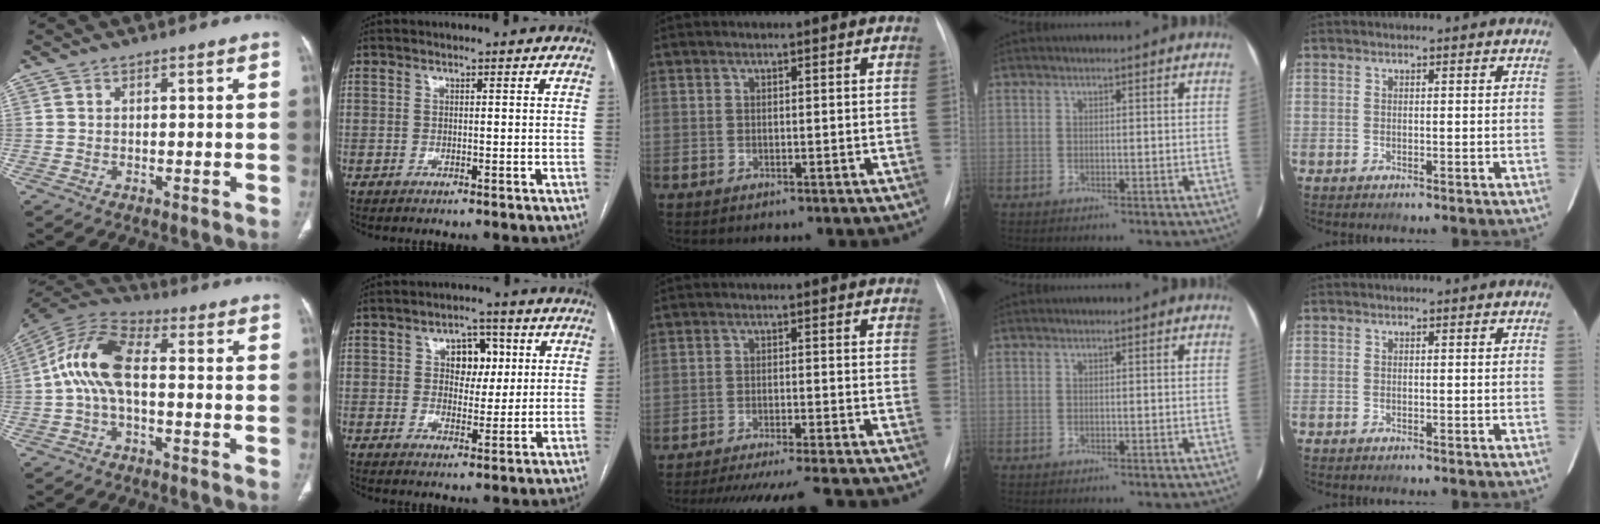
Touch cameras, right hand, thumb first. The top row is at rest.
{"thumb": {"total": 11.6, "force": [-0.3, 5.9, 10.0], "torque": [-0.203, 0.036, -0.018]}, "index": {"total": 6.0, "force": [1.7, 3.9, 4.2], "torque": [-0.055, 0.017, 0.029]}, "middle": {"total": 17.1, "force": [-15.6, 0.3, 7.0], "torque": [-0.106, -0.037, -0.214]}}